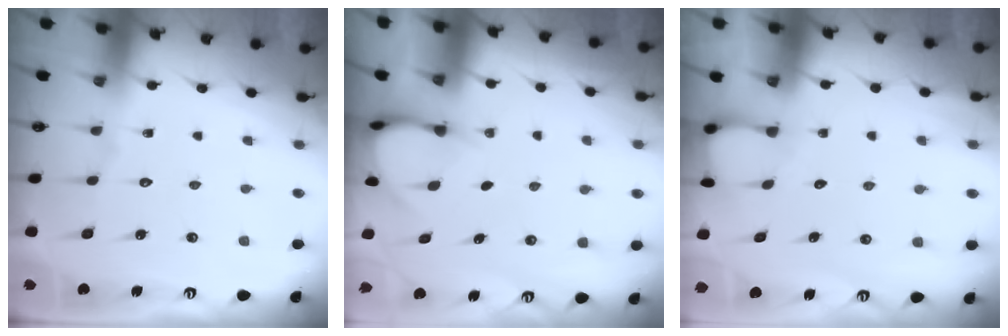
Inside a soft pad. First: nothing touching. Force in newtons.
{"total": 3.9, "press": 3.9, "slide": 0.3}
{"total": 2.1, "press": 2.1, "slide": 0.3}